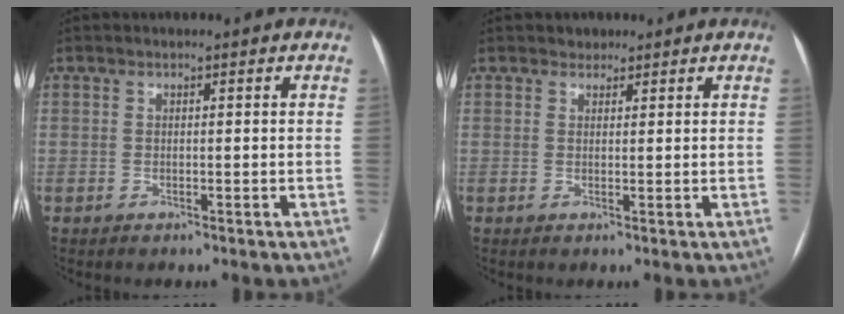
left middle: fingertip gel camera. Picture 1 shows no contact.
{"total": 1.2, "force": [0.9, 0.8, -0.1], "torque": [0.006, -0.001, 0.009]}